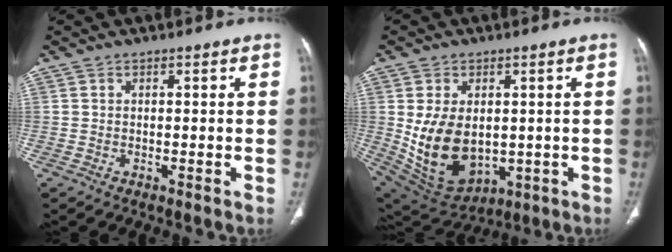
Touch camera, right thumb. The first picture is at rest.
{"total": 14.2, "force": [-0.2, 9.6, 10.5], "torque": [-0.168, -0.011, 0.031]}